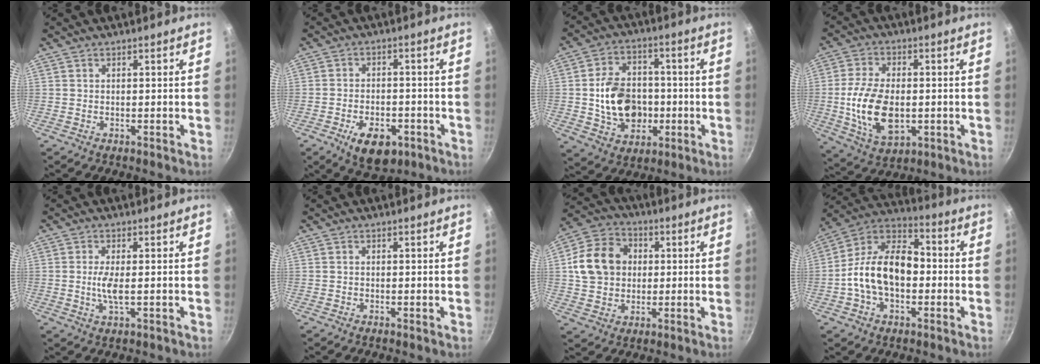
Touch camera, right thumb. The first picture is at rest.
{"total": 9.6, "force": [-4.4, 5.4, 6.5], "torque": [-0.082, 0.013, -0.061]}
{"total": 14.1, "force": [-1.3, 10.8, 9.0], "torque": [-0.119, 0.019, -0.015]}
{"total": 14.0, "force": [-1.3, 8.3, 11.2], "torque": [-0.206, 0.000, -0.018]}
{"total": 3.5, "force": [-0.1, 0.9, 3.4], "torque": [-0.077, -0.003, -0.003]}
{"total": 0.0}
{"total": 13.2, "force": [1.7, 11.0, 7.1], "torque": [-0.099, 0.016, 0.020]}
{"total": 16.3, "force": [-1.9, 10.5, 12.3], "torque": [-0.183, 0.046, -0.054]}